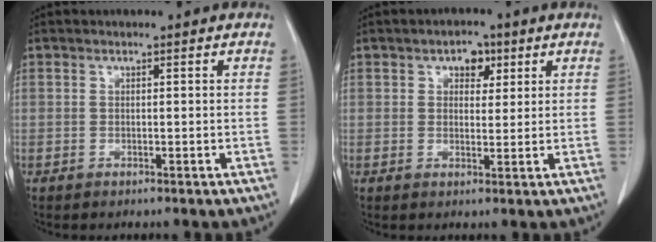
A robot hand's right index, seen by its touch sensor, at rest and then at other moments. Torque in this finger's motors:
{"motor_torque": [0.08, 0.02, 0.04, 0.01]}